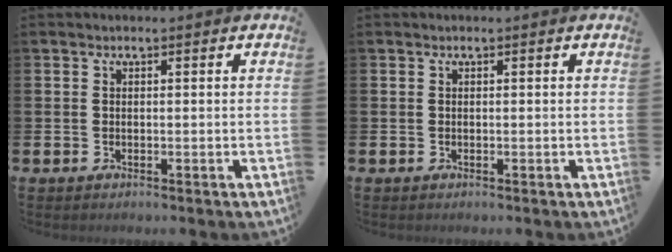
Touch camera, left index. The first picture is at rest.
{"total": 0.0}